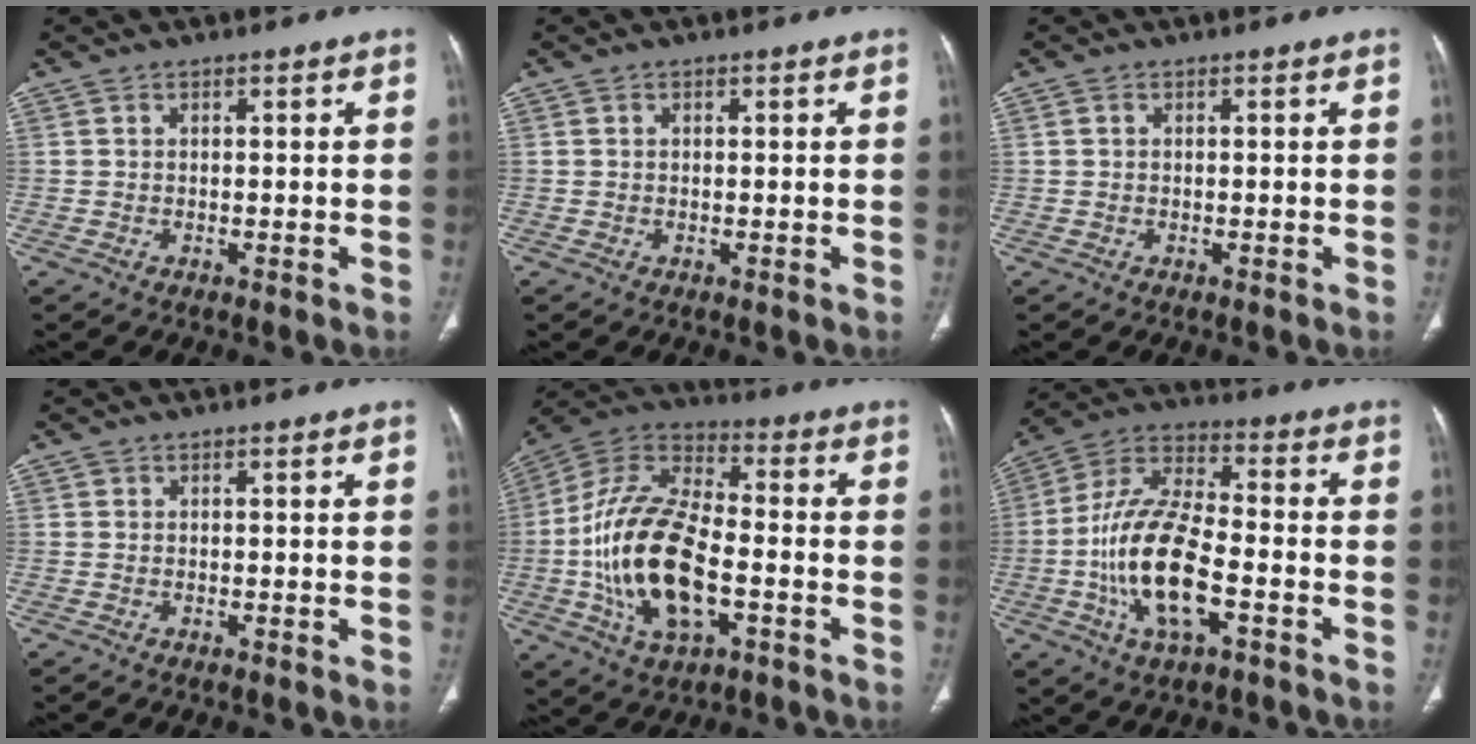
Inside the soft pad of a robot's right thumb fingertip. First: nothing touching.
{"total": 0.5, "force": [0.2, 0.4, 0.2], "torque": [-0.002, 0.000, 0.003]}
{"total": 0.5, "force": [0.1, 0.5, 0.2], "torque": [-0.002, 0.001, 0.002]}
{"total": 0.0}
{"total": 20.7, "force": [-4.1, 10.4, 17.4], "torque": [-0.337, 0.025, -0.074]}
{"total": 17.0, "force": [-4.6, 7.4, 14.6], "torque": [-0.285, 0.030, -0.085]}